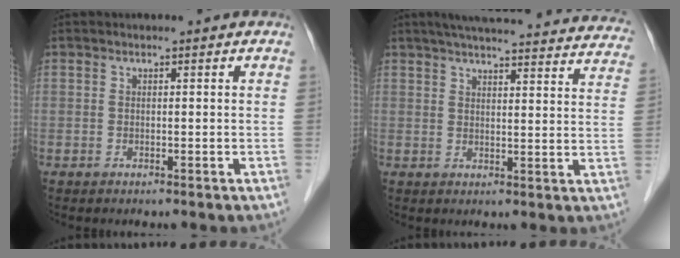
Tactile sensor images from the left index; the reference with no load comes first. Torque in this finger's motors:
{"motor_torque": [0.59, -0.78, 0.27, 0.05]}